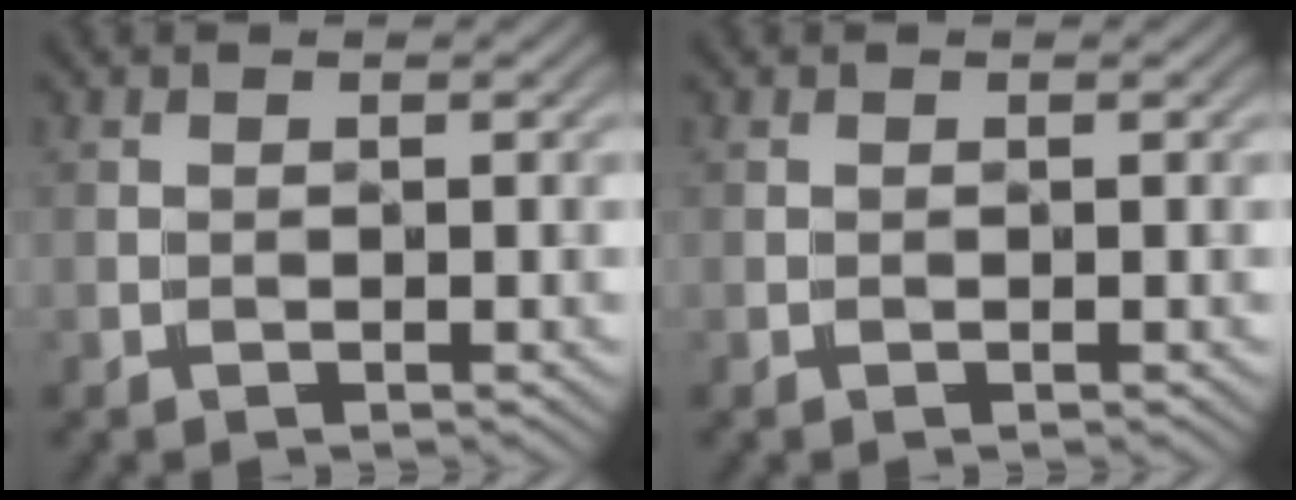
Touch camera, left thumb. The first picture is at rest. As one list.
[{"total": 0.0}]